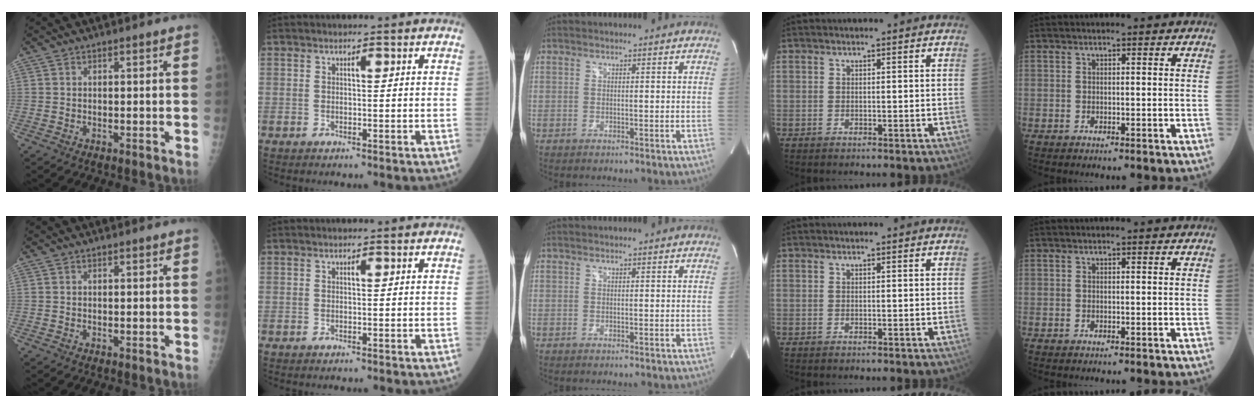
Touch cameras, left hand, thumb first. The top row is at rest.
{}